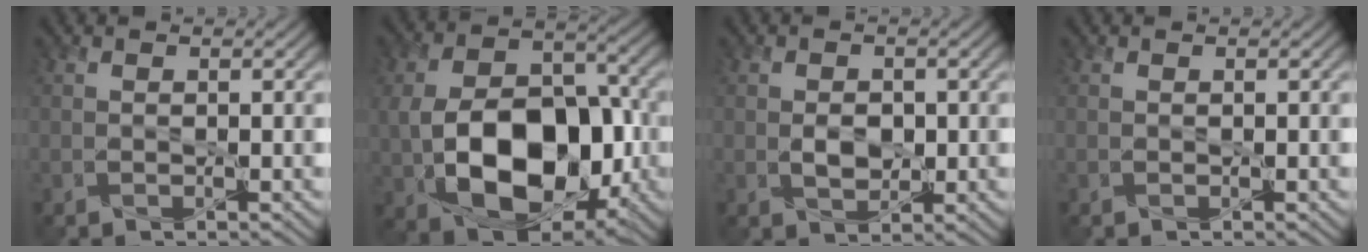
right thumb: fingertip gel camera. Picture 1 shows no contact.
{"total": 15.4, "force": [-3.1, 10.1, 11.2], "torque": [-0.207, -0.023, -0.050]}
{"total": 2.6, "force": [-0.2, 1.9, 1.7], "torque": [-0.036, -0.006, -0.003]}
{"total": 0.0}